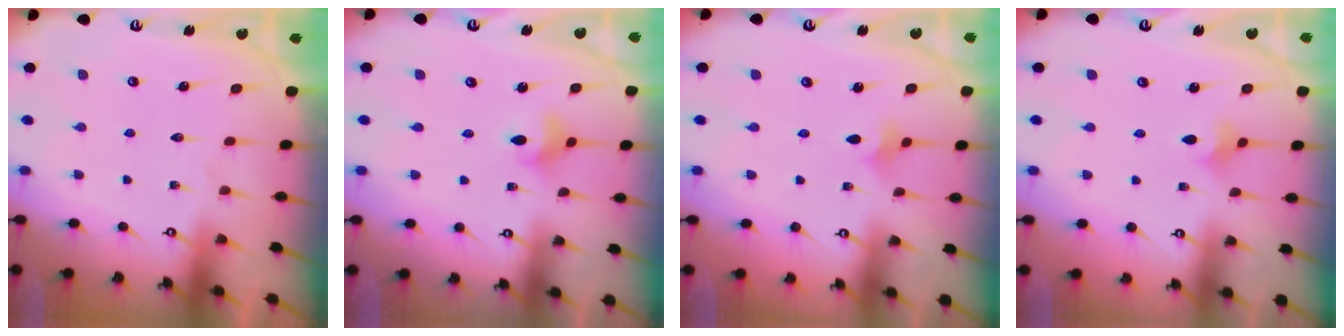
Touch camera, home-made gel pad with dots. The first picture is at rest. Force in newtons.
{"total": 4.2, "press": 4.0, "slide": 1.2}
{"total": 1.8, "press": 1.7, "slide": 0.5}
{"total": 3.1, "press": 3.1, "slide": 0.6}